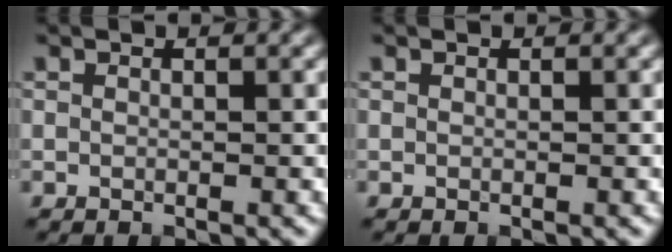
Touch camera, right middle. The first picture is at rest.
{"total": 0.0}